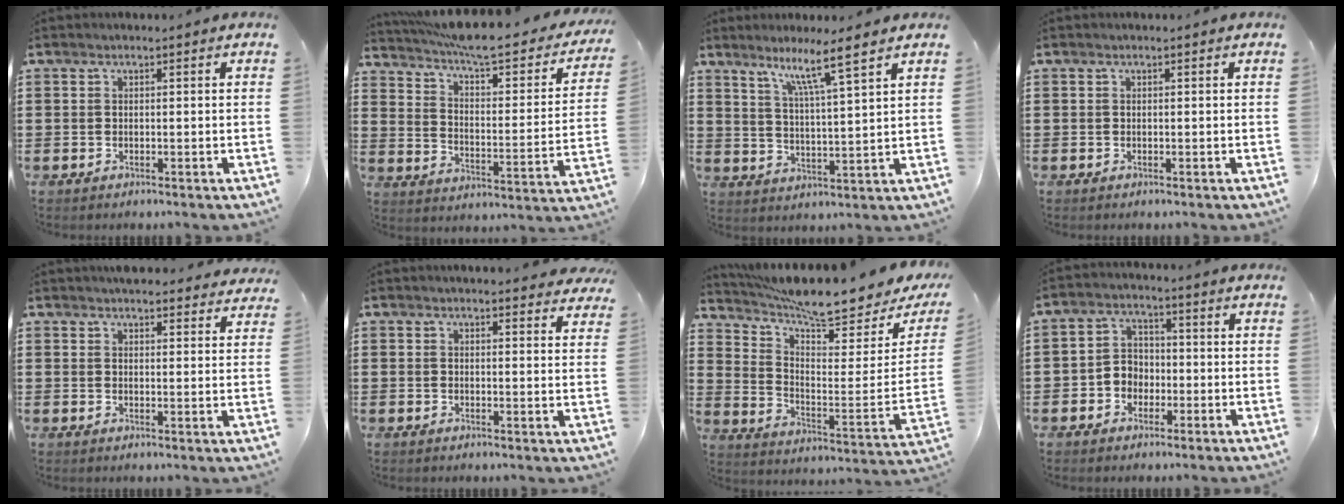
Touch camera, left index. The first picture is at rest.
{"total": 6.8, "force": [6.0, 0.1, 3.4], "torque": [-0.094, -0.047, 0.097]}
{"total": 7.0, "force": [5.3, -0.8, 4.5], "torque": [-0.090, -0.027, 0.084]}
{"total": 0.0}
{"total": 3.6, "force": [3.6, 0.2, 0.4], "torque": [-0.018, -0.010, 0.066]}
{"total": 3.0, "force": [3.0, -0.1, 0.5], "torque": [-0.011, -0.011, 0.054]}
{"total": 7.7, "force": [7.0, 0.3, 3.2], "torque": [-0.083, -0.072, 0.112]}
{"total": 3.8, "force": [-1.8, 3.1, 1.2], "torque": [-0.034, 0.008, -0.041]}